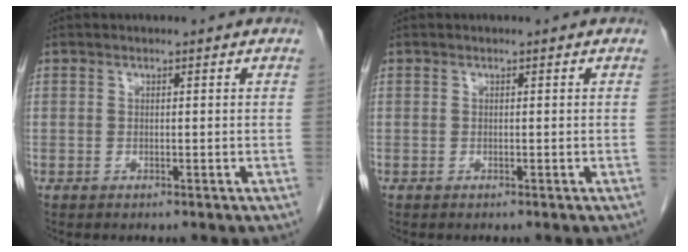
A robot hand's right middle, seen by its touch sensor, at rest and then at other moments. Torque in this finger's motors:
{"motor_torque": [0.01, -0.53, 0.06, 0.01]}